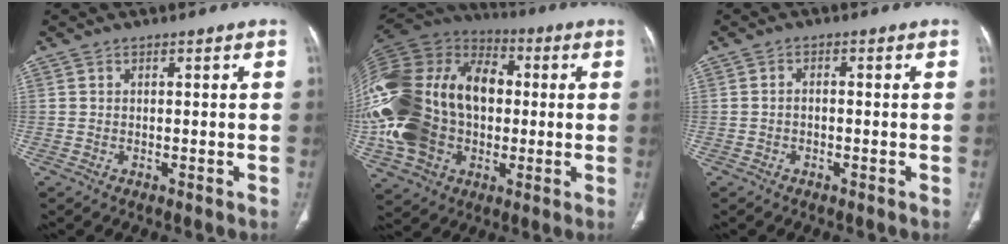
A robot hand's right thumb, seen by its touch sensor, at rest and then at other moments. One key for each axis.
{"total": 33.7, "fx": -0.2, "fy": 23.5, "fz": 24.0, "tx": -0.534, "ty": 0.047, "tz": 0.008}
{"total": 1.2, "fx": -0.4, "fy": 0.7, "fz": 0.8, "tx": -0.011, "ty": 0.007, "tz": -0.009}